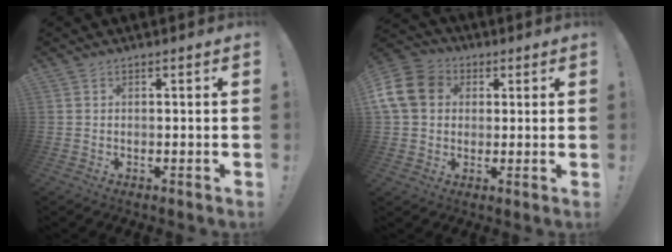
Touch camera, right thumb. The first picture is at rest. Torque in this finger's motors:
{"motor_torque": [0.38, 0.73, 0.08, 0.06, 0.13]}